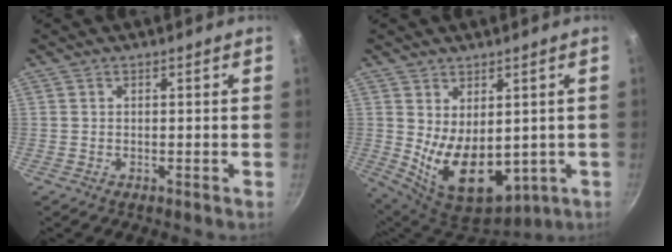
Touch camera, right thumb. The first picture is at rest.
{"total": 13.3, "force": [-0.2, 8.4, 10.3], "torque": [-0.144, -0.034, 0.030]}